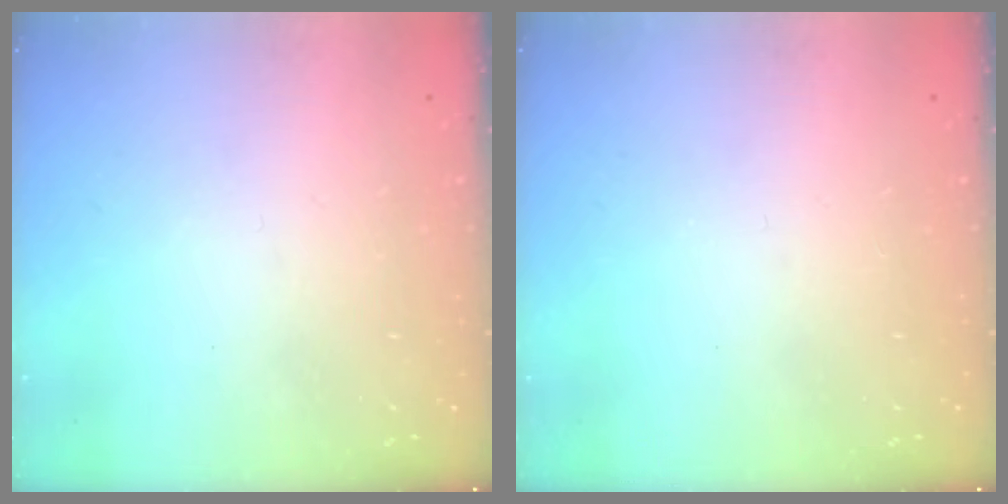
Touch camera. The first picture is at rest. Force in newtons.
{"total": 0.0}